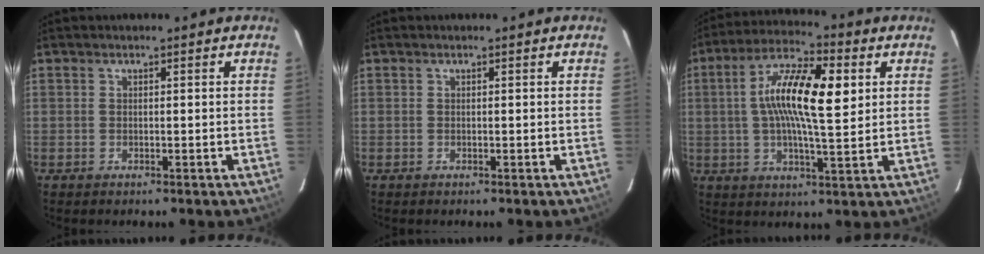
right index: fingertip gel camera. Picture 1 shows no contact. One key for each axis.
{"total": 0.0}
{"total": 14.2, "fx": 2.8, "fy": 3.8, "fz": 13.4, "tx": -0.240, "ty": 0.019, "tz": 0.040}